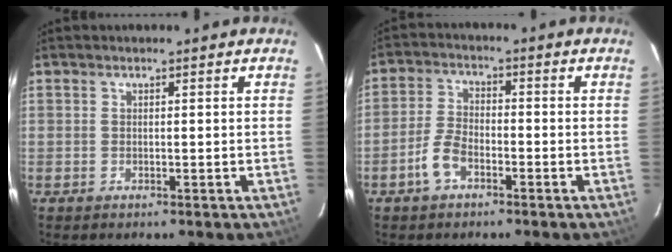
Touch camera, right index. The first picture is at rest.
{"total": 5.3, "force": [-3.0, 2.6, 3.4], "torque": [-0.082, 0.009, -0.060]}